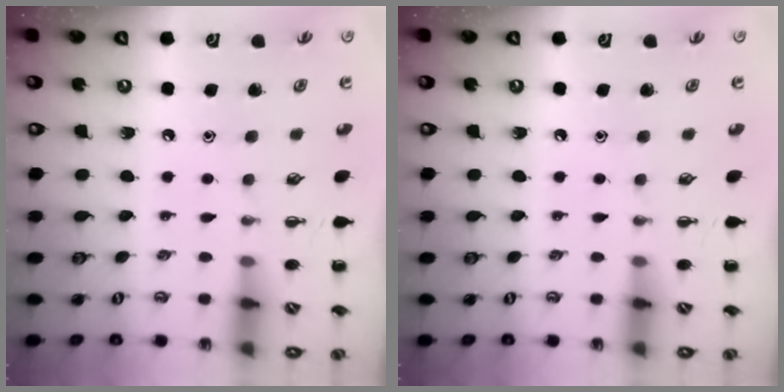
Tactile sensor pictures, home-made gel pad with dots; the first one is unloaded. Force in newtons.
{"total": 0.0}